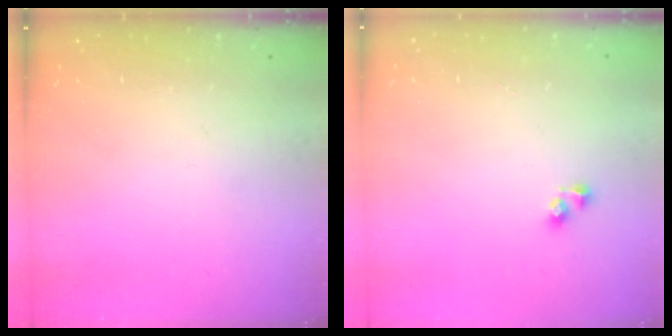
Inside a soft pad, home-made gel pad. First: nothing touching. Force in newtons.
{"total": 2.5, "press": 2.5, "slide": 0.2}